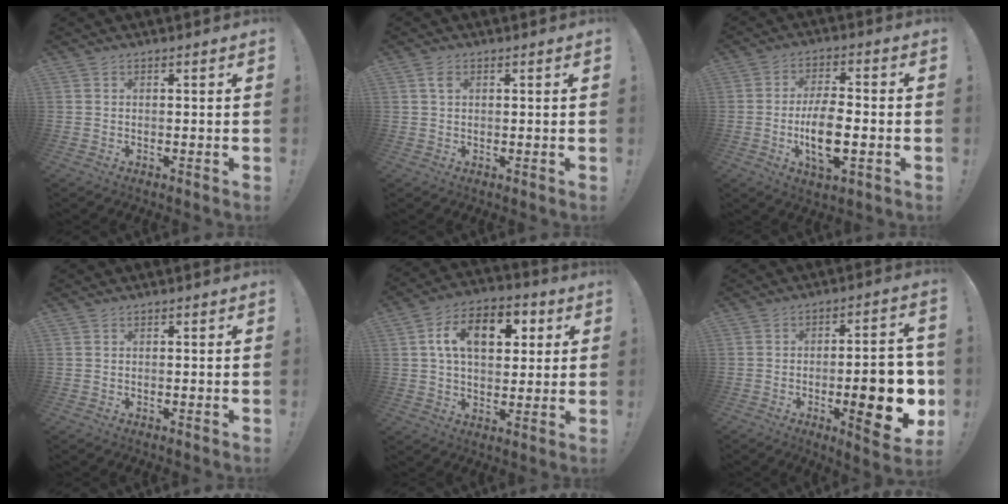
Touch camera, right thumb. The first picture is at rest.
{"total": 1.8, "force": [0.8, 1.2, 1.1], "torque": [-0.011, -0.002, 0.010]}
{"total": 11.4, "force": [-2.5, 4.7, 10.1], "torque": [-0.194, -0.004, -0.047]}
{"total": 0.0}
{"total": 14.7, "force": [4.2, 9.5, 10.5], "torque": [-0.158, 0.005, 0.074]}
{"total": 18.5, "force": [-4.4, 5.4, 17.2], "torque": [-0.228, 0.006, -0.056]}